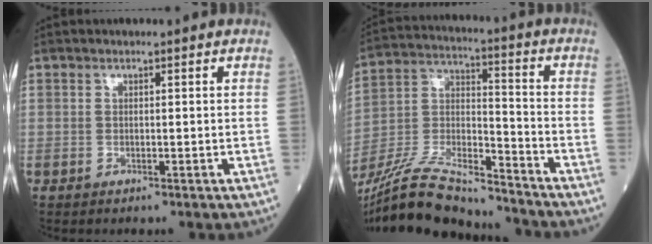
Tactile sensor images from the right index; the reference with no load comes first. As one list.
[{"total": 18.1, "force": [-16.6, 2.3, 6.9], "torque": [-0.148, 0.007, -0.305]}]